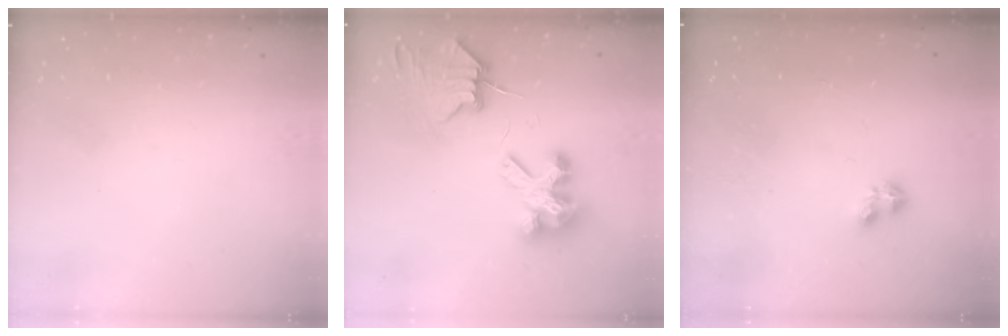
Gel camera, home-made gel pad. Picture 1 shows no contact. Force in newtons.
{"total": 6.3, "press": 6.3, "slide": 0.8}
{"total": 2.2, "press": 2.2, "slide": 0.4}